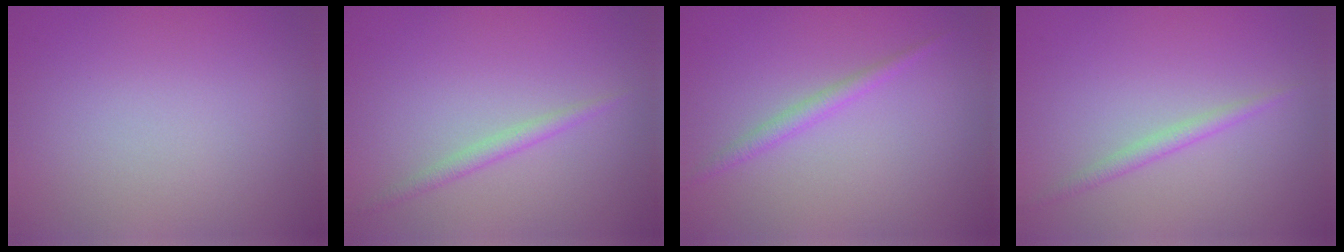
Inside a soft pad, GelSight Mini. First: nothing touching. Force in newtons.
{"total": 1.3, "press": 1.3, "slide": 0.0}
{"total": 1.5, "press": 1.5, "slide": 0.1}
{"total": 1.4, "press": 1.4, "slide": 0.0}